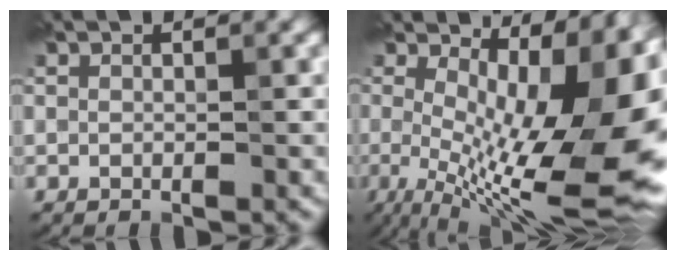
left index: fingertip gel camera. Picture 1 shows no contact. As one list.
[{"total": 14.4, "force": [0.1, 4.3, 13.7], "torque": [-0.186, -0.006, 0.012]}]